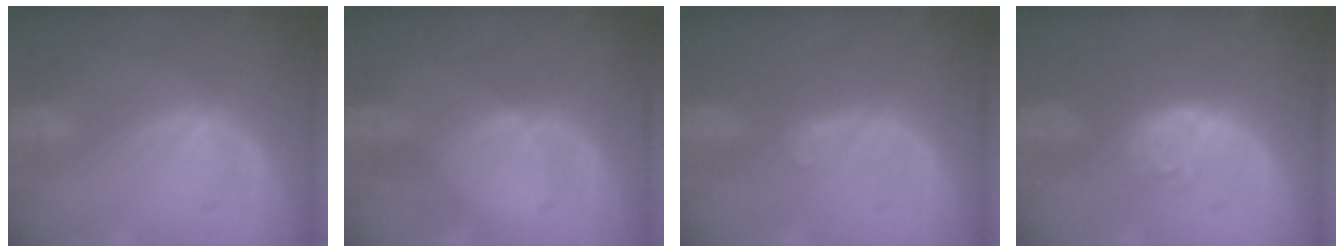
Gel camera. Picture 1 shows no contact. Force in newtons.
{"total": 1.1, "press": 1.1, "slide": 0.2}
{"total": 1.3, "press": 1.1, "slide": 0.7}
{"total": 4.1, "press": 3.6, "slide": 1.9}